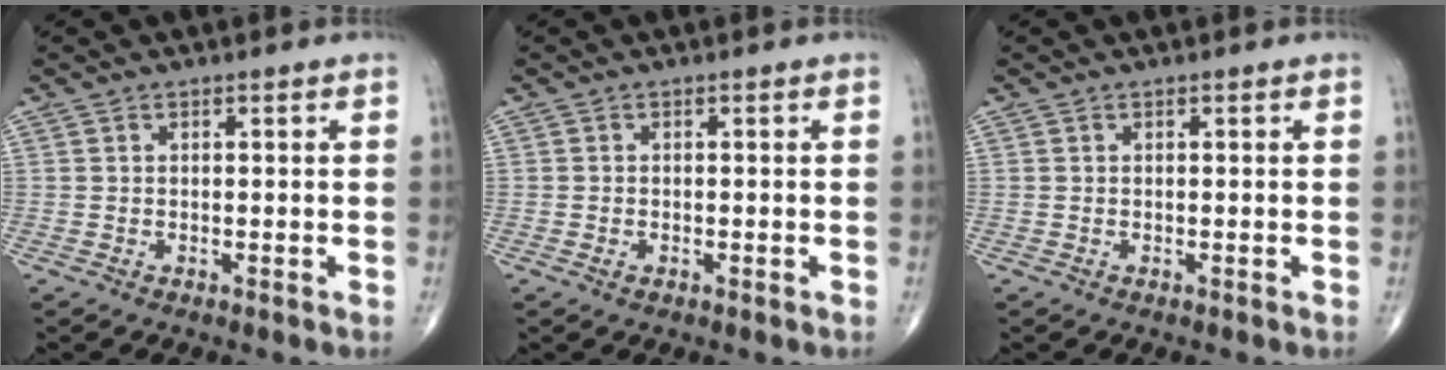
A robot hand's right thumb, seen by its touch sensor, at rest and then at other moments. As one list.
[{"total": 0.9, "force": [-0.3, 0.6, 0.6], "torque": [-0.015, 0.003, -0.004]}, {"total": 0.0}]